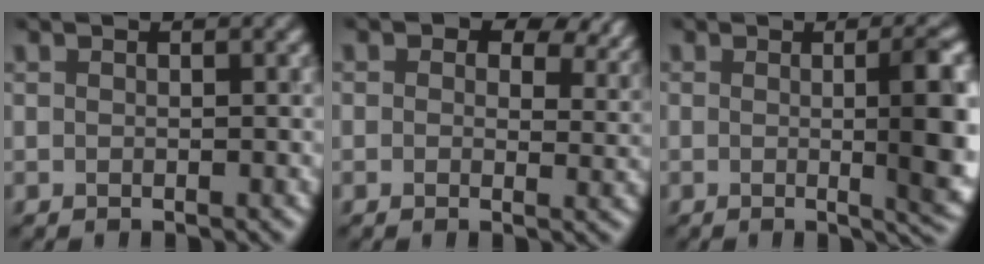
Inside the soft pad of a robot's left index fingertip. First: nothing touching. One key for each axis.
{"total": 8.2, "fx": 4.2, "fy": 4.9, "fz": 5.1, "tx": -0.057, "ty": -0.003, "tz": 0.057}
{"total": 7.0, "fx": -0.1, "fy": 1.7, "fz": 6.8, "tx": -0.076, "ty": -0.008, "tz": 0.008}